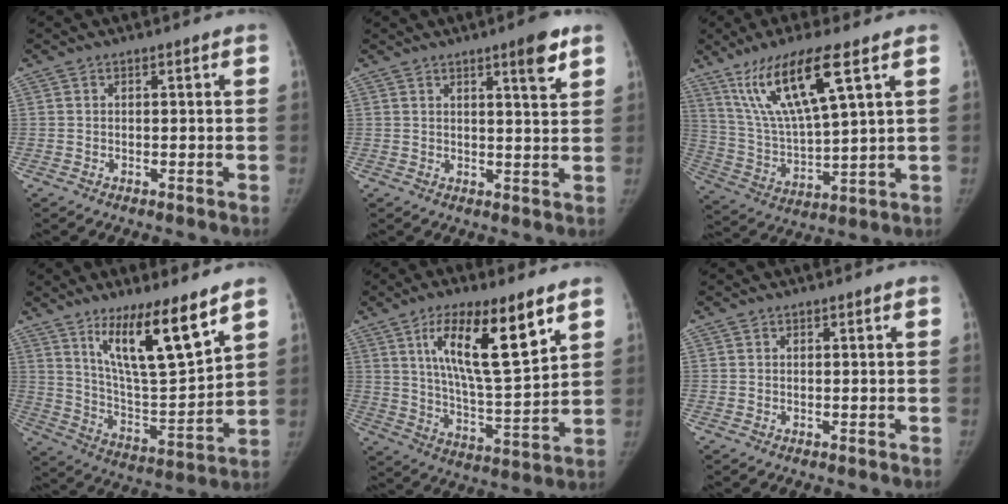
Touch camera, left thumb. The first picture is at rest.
{"total": 5.7, "force": [3.5, 0.8, 4.4], "torque": [-0.057, -0.021, 0.047]}
{"total": 15.7, "force": [8.4, 2.8, 13.0], "torque": [-0.261, -0.033, 0.173]}
{"total": 16.1, "force": [10.3, 3.1, 12.0], "torque": [-0.188, -0.073, 0.194]}
{"total": 17.2, "force": [8.4, 4.4, 14.3], "torque": [-0.228, -0.043, 0.152]}
{"total": 0.0}